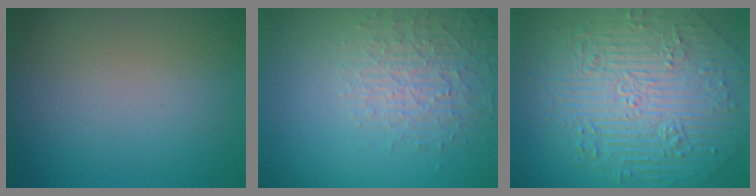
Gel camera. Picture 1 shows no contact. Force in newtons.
{"total": 4.1, "press": 4.0, "slide": 0.9}
{"total": 11.2, "press": 7.5, "slide": 8.2}